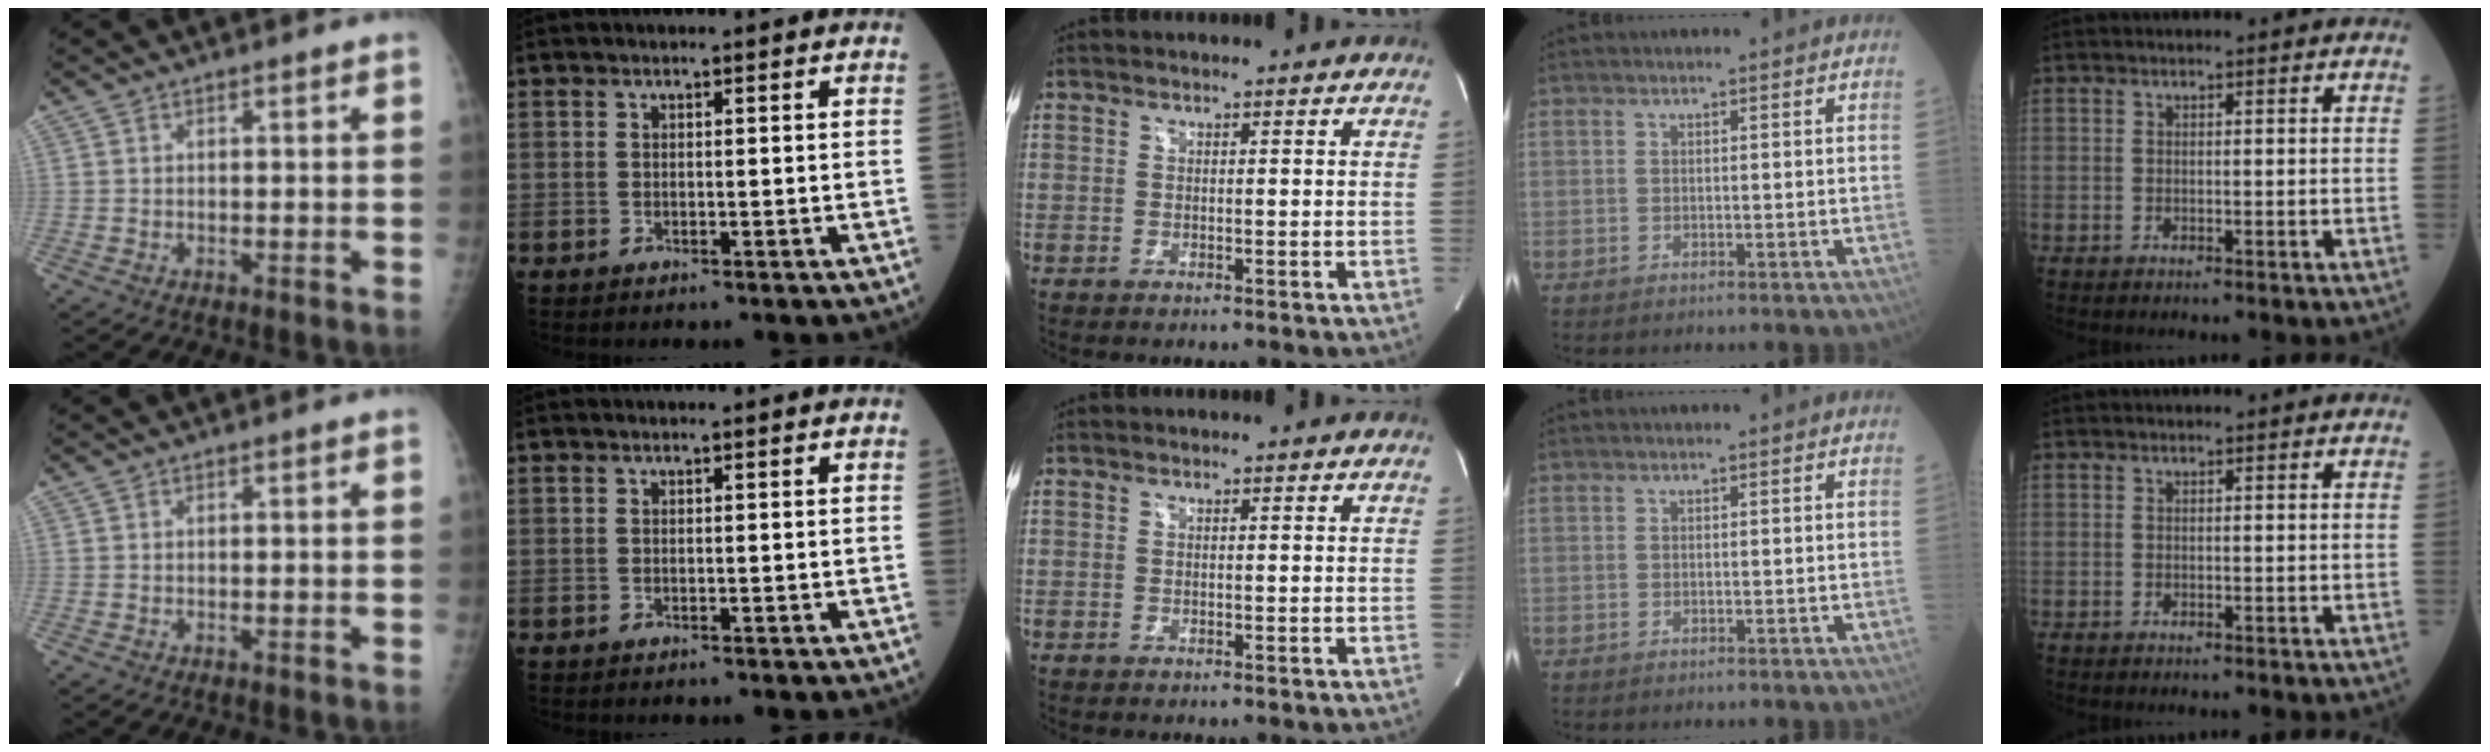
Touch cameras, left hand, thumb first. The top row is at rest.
{}